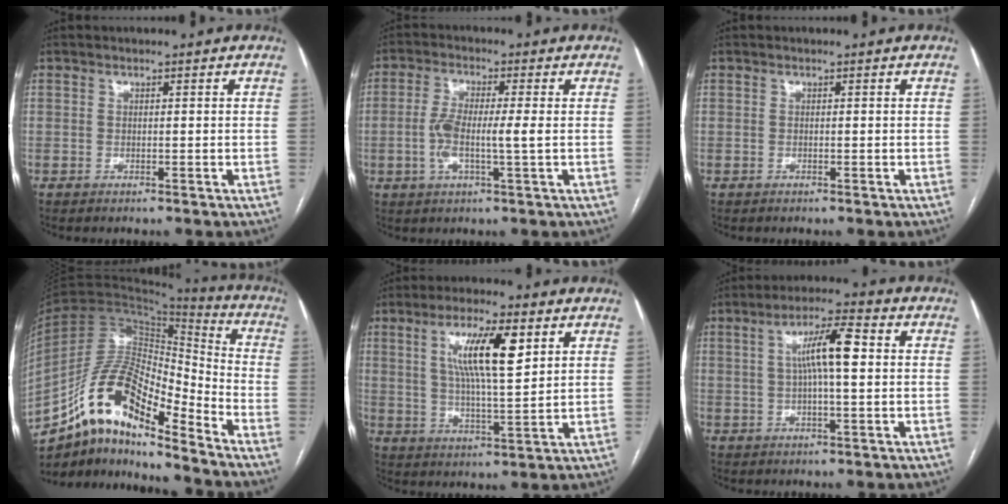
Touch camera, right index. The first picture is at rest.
{"total": 6.1, "force": [-0.6, 0.6, 6.1], "torque": [-0.129, 0.003, -0.014]}
{"total": 0.0}
{"total": 15.7, "force": [-11.0, 4.3, 10.5], "torque": [-0.189, 0.042, -0.194]}
{"total": 10.7, "force": [4.0, 1.8, 9.8], "torque": [-0.175, 0.006, 0.070]}
{"total": 8.2, "force": [1.3, 1.1, 8.0], "torque": [-0.143, 0.019, 0.018]}